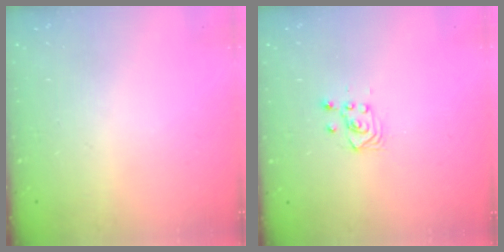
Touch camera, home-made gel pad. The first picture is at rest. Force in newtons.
{"total": 4.2, "press": 3.9, "slide": 1.7}